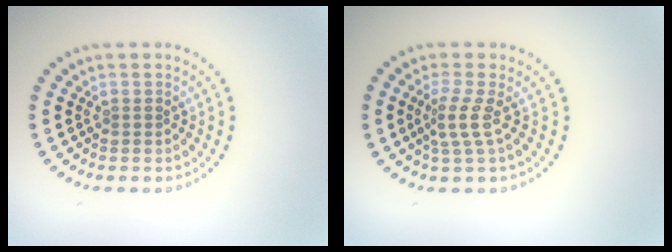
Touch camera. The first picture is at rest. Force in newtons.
{"total": 2.2, "press": 1.5, "slide": 1.7}